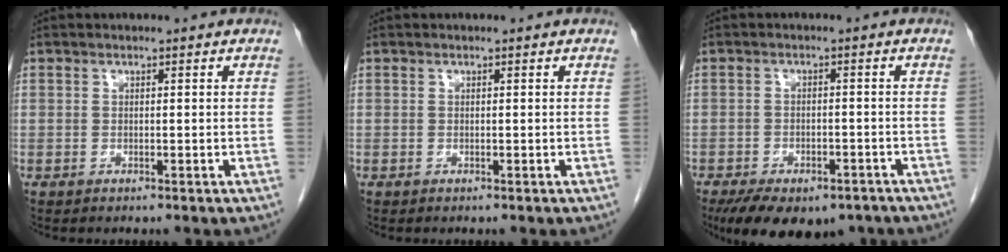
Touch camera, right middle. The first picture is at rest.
{"total": 0.0}
{"total": 14.2, "force": [-10.2, 6.8, 7.1], "torque": [-0.133, -0.006, -0.138]}